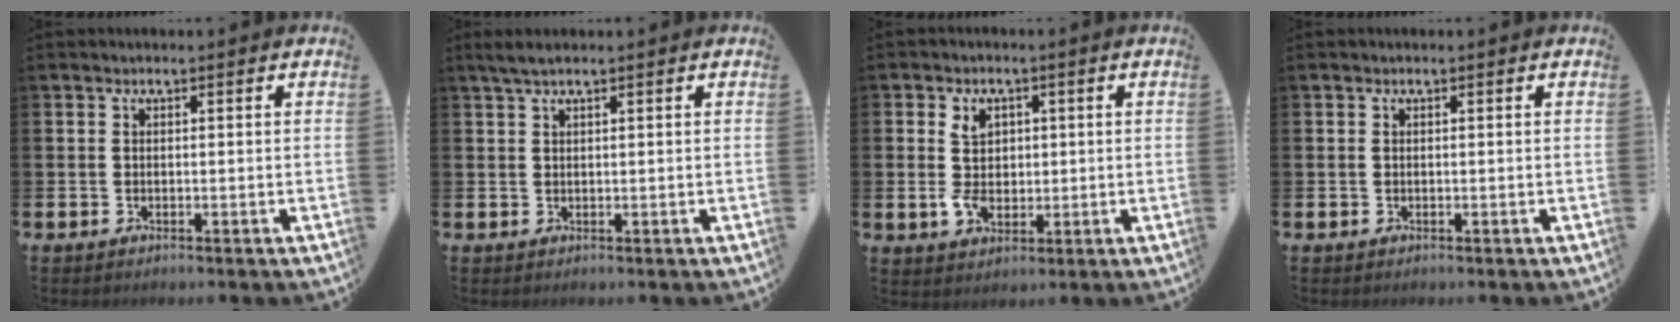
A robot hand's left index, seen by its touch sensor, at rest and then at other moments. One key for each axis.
{"total": 1.7, "fx": 1.2, "fy": 0.1, "fz": 1.2, "tx": -0.030, "ty": 0.006, "tz": 0.022}
{"total": 5.1, "fx": 0.6, "fy": 3.8, "fz": 3.4, "tx": -0.055, "ty": 0.006, "tz": 0.005}
{"total": 0.0}